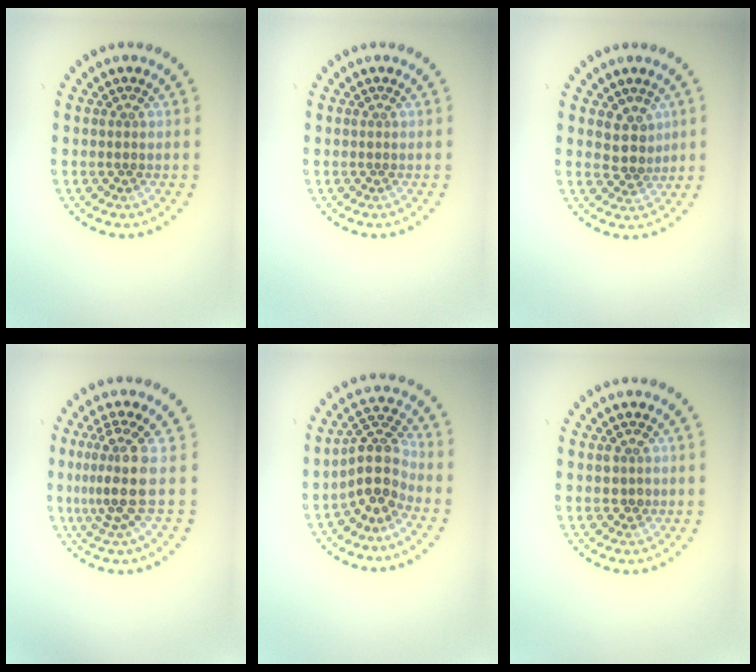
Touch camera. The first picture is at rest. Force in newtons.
{"total": 0.0}
{"total": 2.7, "press": 2.2, "slide": 1.5}
{"total": 3.9, "press": 2.8, "slide": 2.6}
{"total": 4.1, "press": 3.1, "slide": 2.6}
{"total": 1.4, "press": 1.4, "slide": 0.4}